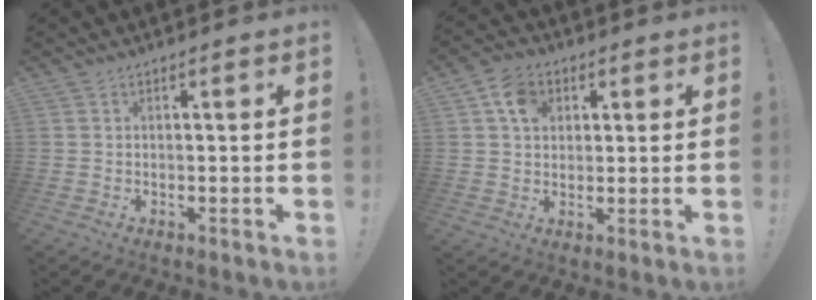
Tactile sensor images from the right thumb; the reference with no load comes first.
{"total": 7.7, "force": [2.9, 6.1, 3.7], "torque": [-0.063, 0.002, 0.056]}